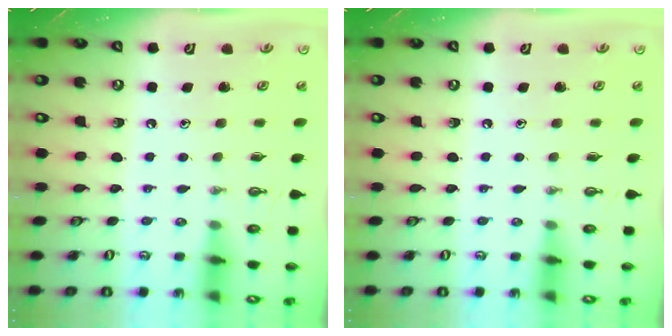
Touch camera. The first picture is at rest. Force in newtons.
{"total": 0.0}